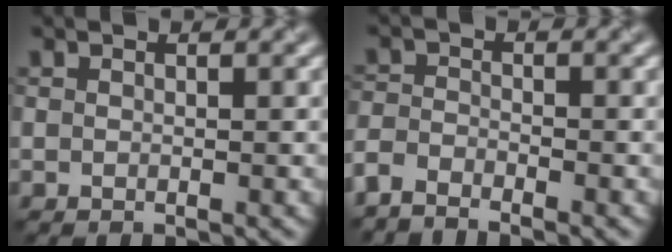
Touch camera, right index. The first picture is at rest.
{"total": 2.5, "force": [-2.5, 0.3, 0.5], "torque": [-0.016, -0.001, -0.060]}